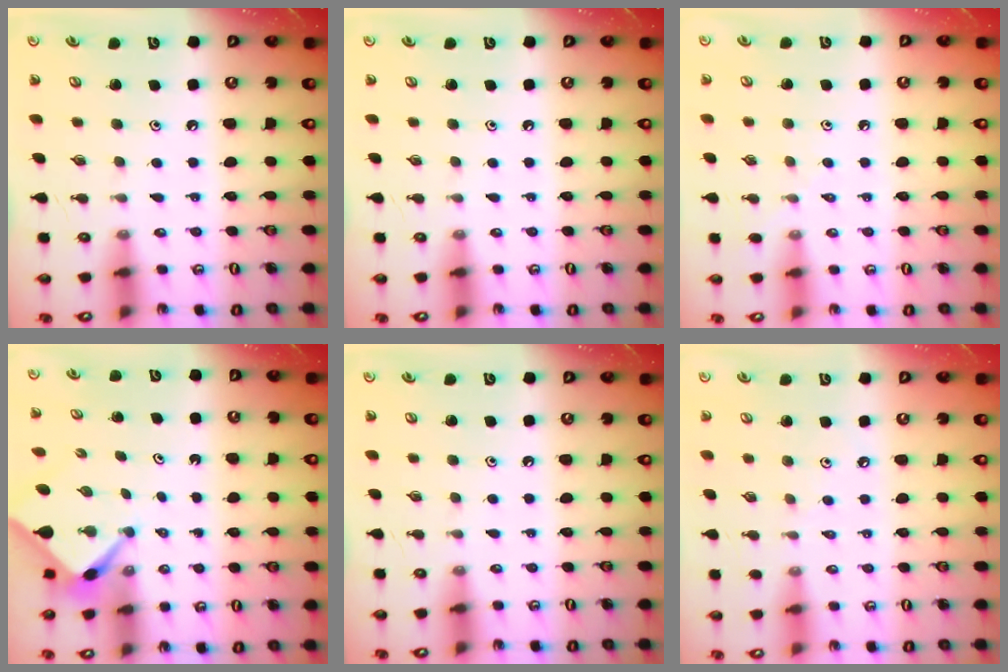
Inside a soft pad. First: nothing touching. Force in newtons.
{"total": 0.0}
{"total": 4.6, "press": 4.5, "slide": 0.9}
{"total": 2.5, "press": 2.5, "slide": 0.3}
{"total": 0.0}
{"total": 1.9, "press": 1.9, "slide": 0.5}